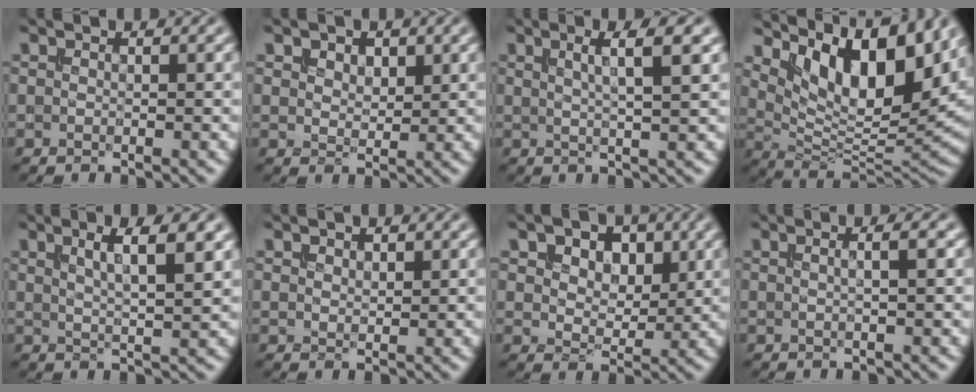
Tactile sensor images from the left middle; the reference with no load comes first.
{"total": 2.8, "force": [1.7, 1.8, 1.3], "torque": [-0.021, 0.001, 0.022]}
{"total": 3.8, "force": [1.5, 0.9, 3.3], "torque": [-0.032, 0.006, 0.020]}
{"total": 11.0, "force": [5.7, 4.7, 8.1], "torque": [-0.124, -0.006, 0.105]}
{"total": 4.6, "force": [2.0, 1.2, 3.9], "torque": [-0.045, 0.001, 0.031]}
{"total": 1.1, "force": [0.8, 0.6, 0.2], "torque": [-0.001, -0.003, 0.016]}
{"total": 6.9, "force": [3.5, 4.5, 3.9], "torque": [-0.068, 0.001, 0.047]}
{"total": 1.9, "force": [0.5, 0.8, 1.6], "torque": [-0.003, 0.000, -0.011]}